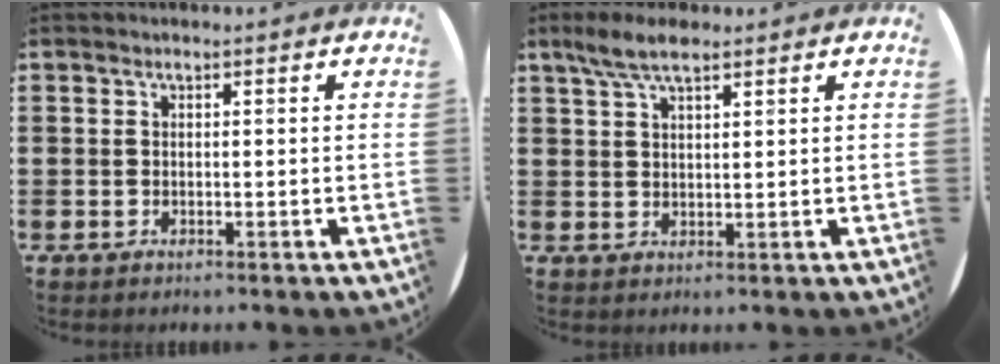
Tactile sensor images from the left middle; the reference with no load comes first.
{"total": 4.8, "force": [3.6, 1.4, 2.8], "torque": [-0.055, -0.001, 0.063]}